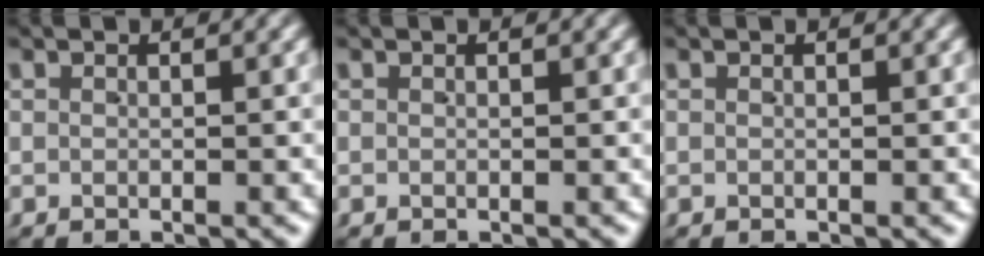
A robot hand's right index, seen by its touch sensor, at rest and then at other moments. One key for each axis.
{"total": 0.0}
{"total": 0.0}